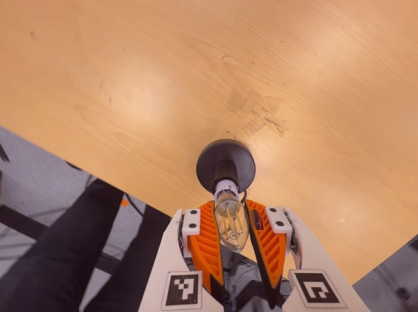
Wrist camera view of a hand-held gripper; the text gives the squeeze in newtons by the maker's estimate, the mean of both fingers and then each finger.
{"total": 12.9, "left": 13.4, "right": 12.5}